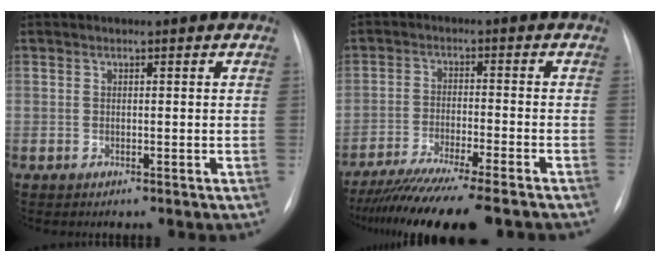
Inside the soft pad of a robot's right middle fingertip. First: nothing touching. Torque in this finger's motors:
{"motor_torque": [1.11, -1.03, 0.30, 0.17]}